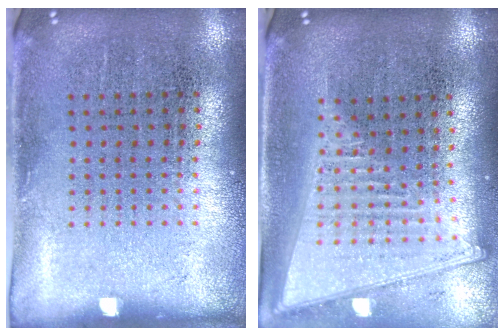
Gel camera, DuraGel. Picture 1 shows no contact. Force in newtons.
{"total": 2.1, "press": 1.8, "slide": 1.2}